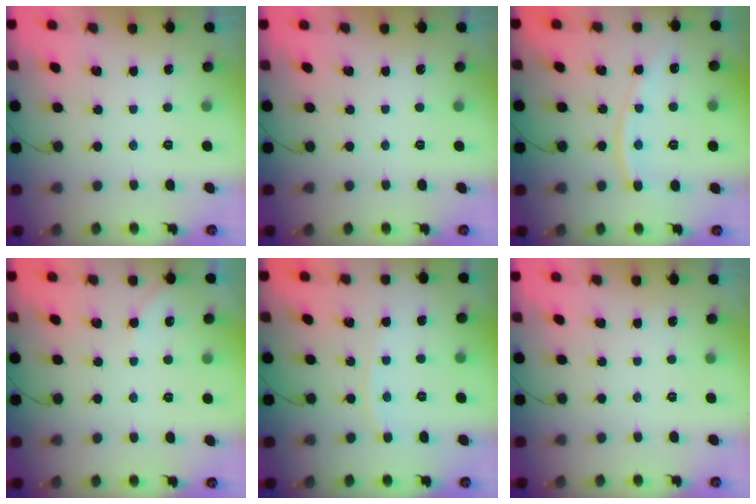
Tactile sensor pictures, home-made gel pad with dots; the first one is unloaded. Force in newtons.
{"total": 0.0}
{"total": 10.7, "press": 10.6, "slide": 1.1}
{"total": 1.7, "press": 1.6, "slide": 0.3}
{"total": 3.1, "press": 3.1, "slide": 0.2}
{"total": 0.0}